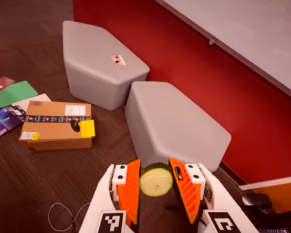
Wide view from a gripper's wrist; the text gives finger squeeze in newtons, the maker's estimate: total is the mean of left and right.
{"total": 9.3, "left": 9.5, "right": 9.1}